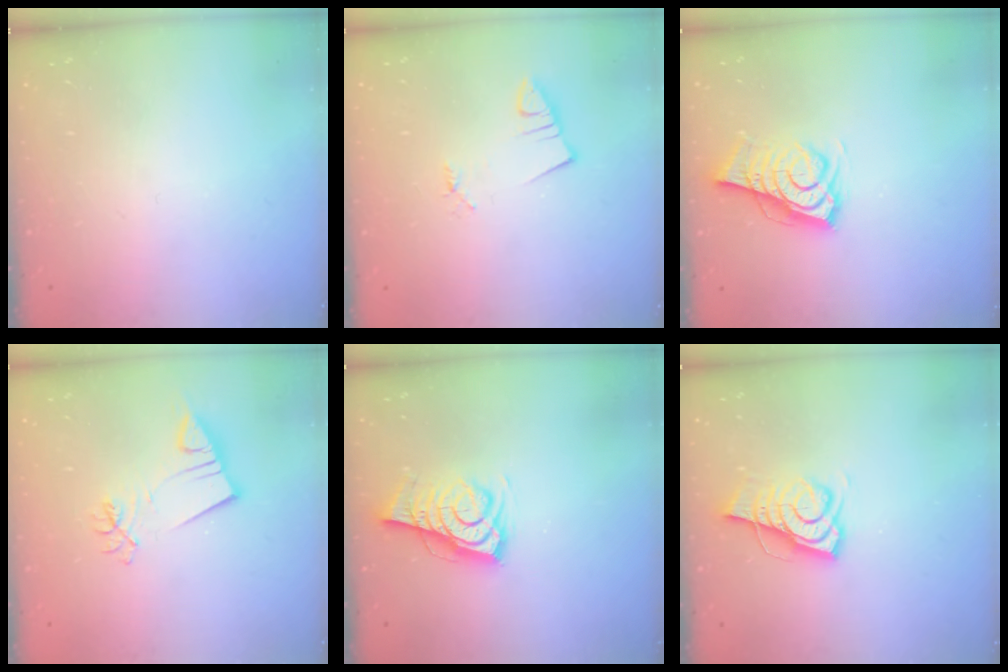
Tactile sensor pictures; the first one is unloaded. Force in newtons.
{"total": 1.0, "press": 1.0, "slide": 0.1}
{"total": 8.9, "press": 8.5, "slide": 2.8}
{"total": 7.0, "press": 6.9, "slide": 1.0}
{"total": 9.0, "press": 8.3, "slide": 3.2}
{"total": 9.8, "press": 9.4, "slide": 3.0}